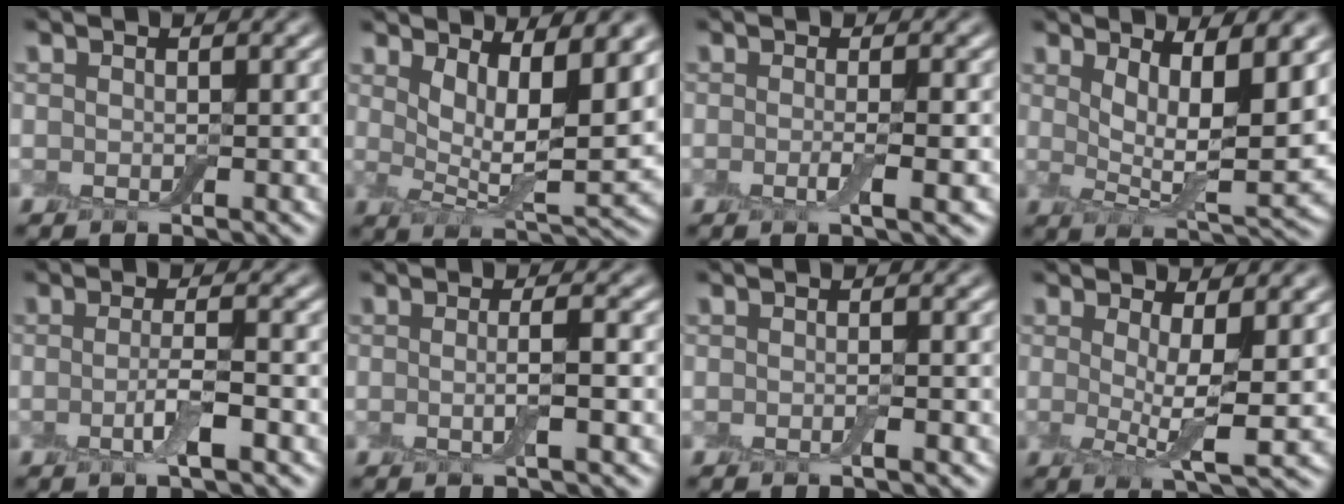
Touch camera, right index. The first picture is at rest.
{"total": 7.6, "force": [3.6, 2.4, 6.3], "torque": [-0.111, -0.011, 0.068]}
{"total": 2.1, "force": [-0.4, 0.3, 2.1], "torque": [-0.039, -0.007, -0.012]}
{"total": 6.9, "force": [2.8, 2.1, 6.0], "torque": [-0.103, -0.014, 0.053]}
{"total": 3.0, "force": [-0.7, 0.6, 2.9], "torque": [-0.056, -0.006, -0.015]}
{"total": 2.5, "force": [-0.2, 0.5, 2.5], "torque": [-0.042, -0.007, -0.010]}
{"total": 0.8, "force": [-0.3, 0.0, 0.7], "torque": [-0.011, -0.001, -0.006]}
{"total": 4.1, "force": [0.8, 0.9, 3.9], "torque": [-0.063, -0.013, 0.012]}